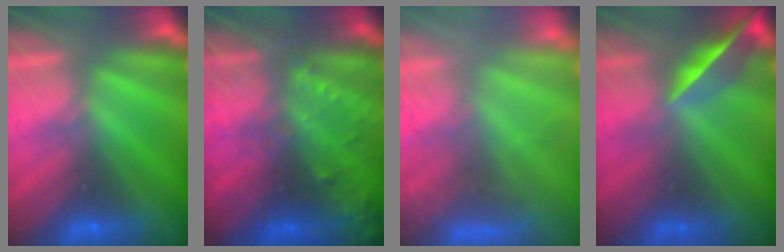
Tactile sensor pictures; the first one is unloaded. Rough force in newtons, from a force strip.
{"total": 8.4}
{"total": 5.6}
{"total": 3.6}